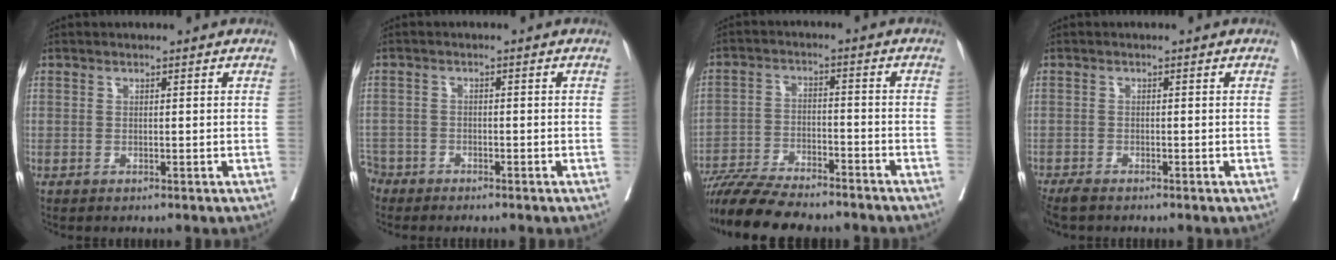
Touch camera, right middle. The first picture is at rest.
{"total": 3.5, "force": [-3.1, 1.7, -0.4], "torque": [0.005, 0.002, -0.065]}
{"total": 14.4, "force": [-12.7, 2.4, 6.3], "torque": [-0.104, -0.009, -0.200]}
{"total": 3.3, "force": [-2.8, 0.8, 1.5], "torque": [-0.025, -0.009, -0.049]}